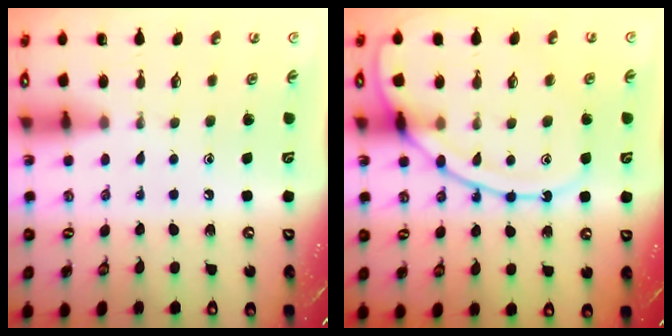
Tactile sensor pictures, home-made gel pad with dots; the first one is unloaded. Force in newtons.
{"total": 13.0, "press": 12.9, "slide": 1.1}